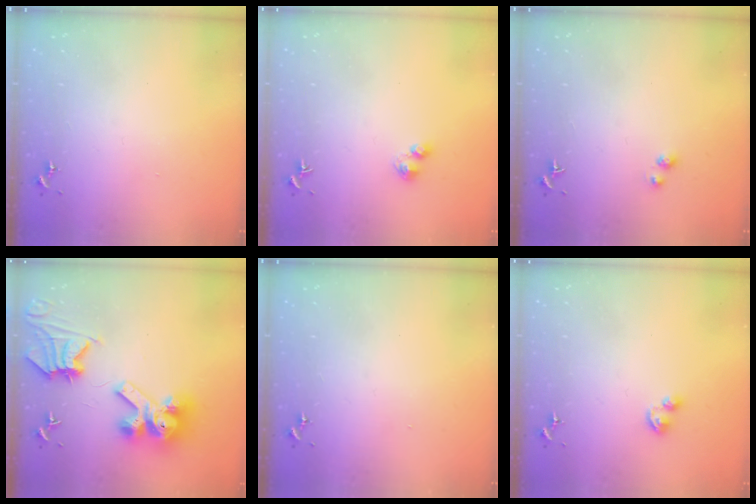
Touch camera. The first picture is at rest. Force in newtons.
{"total": 3.9, "press": 3.9, "slide": 0.6}
{"total": 3.4, "press": 3.4, "slide": 0.5}
{"total": 16.2, "press": 16.1, "slide": 2.1}
{"total": 0.0}
{"total": 3.0, "press": 3.0, "slide": 0.4}